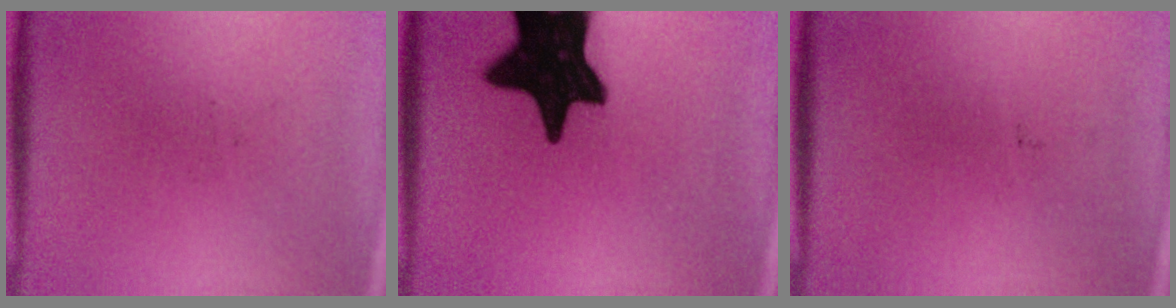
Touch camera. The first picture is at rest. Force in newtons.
{"total": 19.2}
{"total": 0.0}